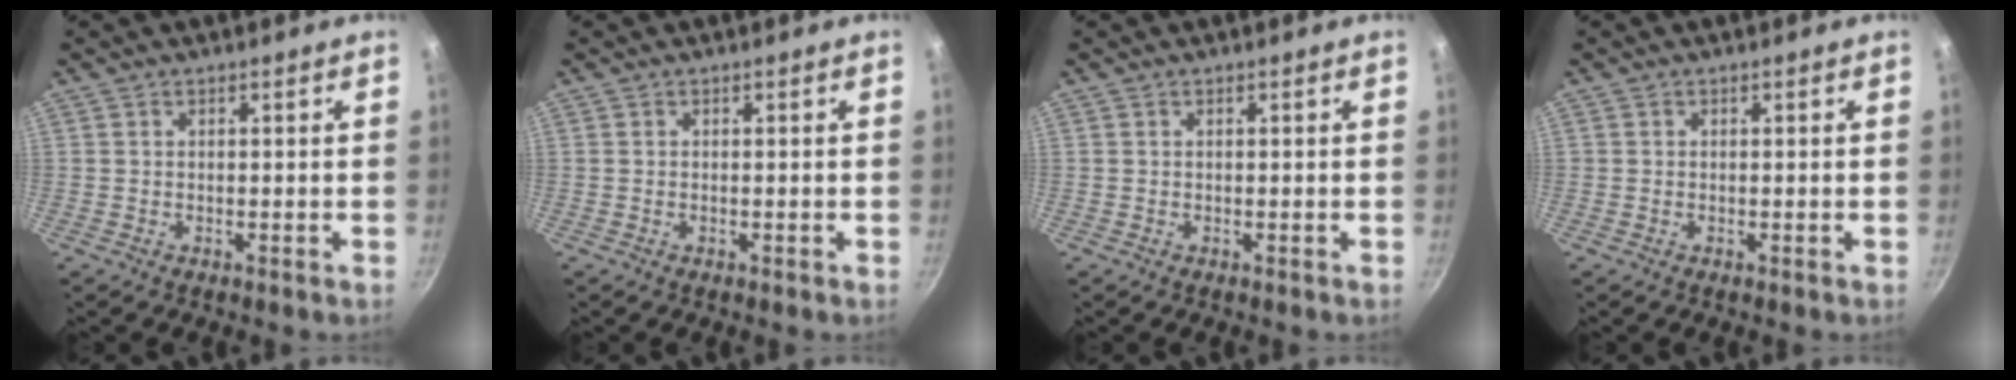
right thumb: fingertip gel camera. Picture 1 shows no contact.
{"total": 0.0}
{"total": 0.0}
{"total": 0.0}